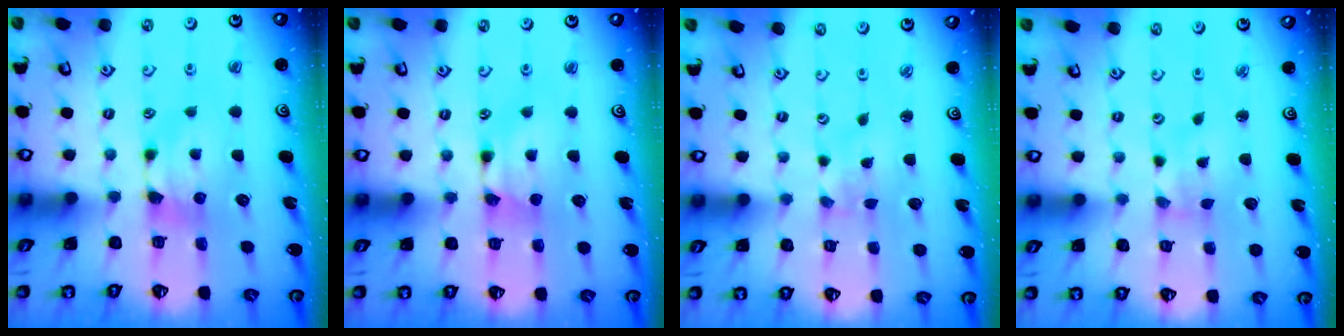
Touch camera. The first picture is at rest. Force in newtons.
{"total": 1.8, "press": 1.8, "slide": 0.2}
{"total": 4.8, "press": 4.7, "slide": 0.7}
{"total": 2.4, "press": 2.2, "slide": 1.0}